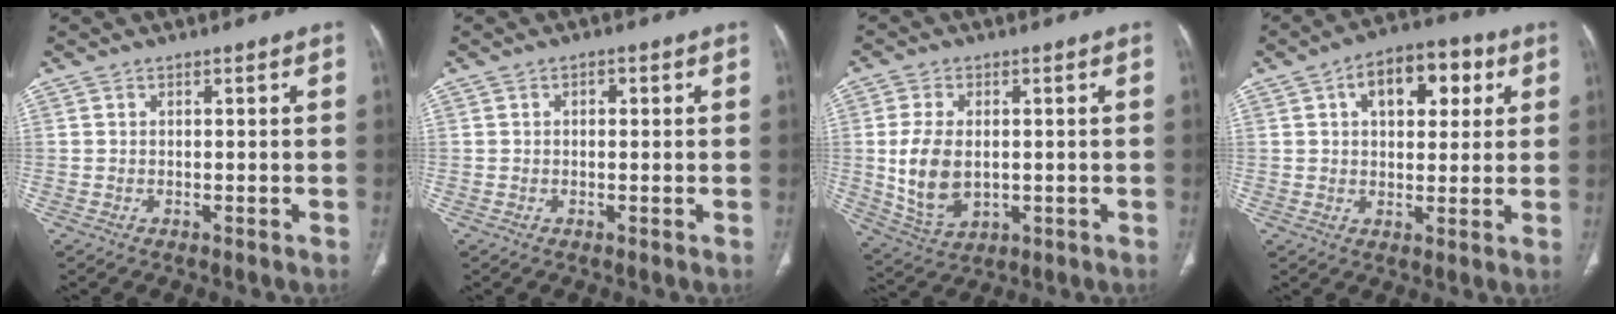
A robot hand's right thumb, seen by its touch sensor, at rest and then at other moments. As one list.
[{"total": 1.2, "force": [0.3, 0.8, 0.7], "torque": [0.001, 0.005, 0.000]}, {"total": 10.4, "force": [-0.1, 6.5, 8.1], "torque": [-0.157, -0.008, 0.013]}, {"total": 11.6, "force": [4.0, 6.9, 8.4], "torque": [-0.082, 0.014, 0.054]}]